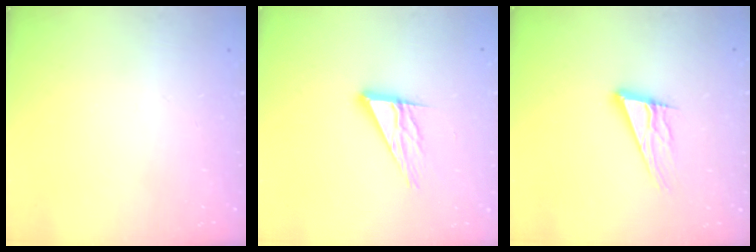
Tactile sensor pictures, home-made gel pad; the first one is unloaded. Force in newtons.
{"total": 10.9, "press": 10.9, "slide": 1.0}
{"total": 13.0, "press": 12.7, "slide": 2.8}